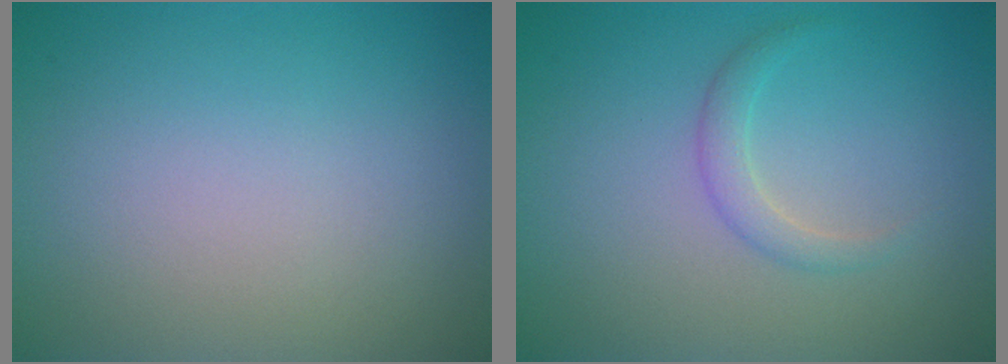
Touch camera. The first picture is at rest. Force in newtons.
{"total": 1.6, "press": 1.6, "slide": 0.1}